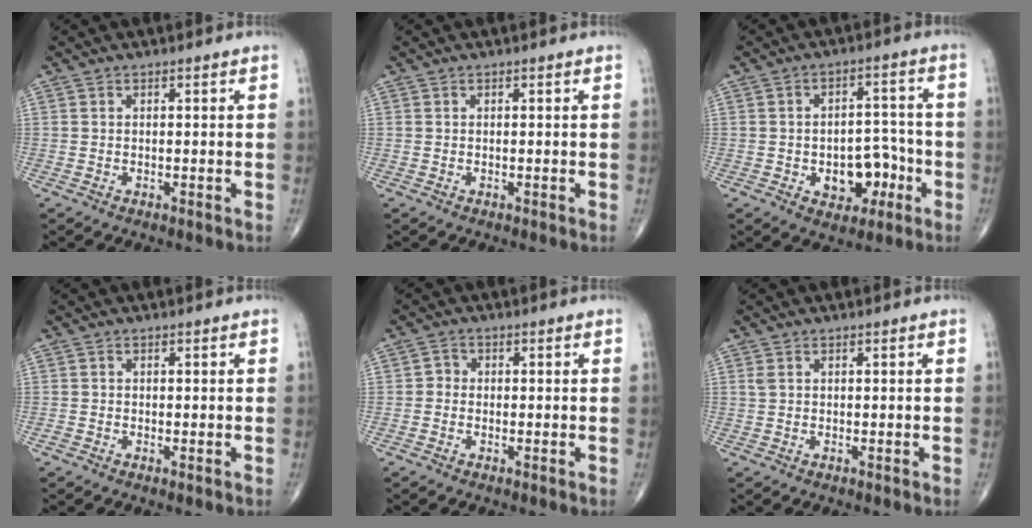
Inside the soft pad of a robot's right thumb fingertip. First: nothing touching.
{"total": 0.0}
{"total": 9.1, "force": [-2.9, 6.2, 6.0], "torque": [-0.045, 0.036, -0.034]}
{"total": 0.6, "force": [-0.3, 0.4, 0.4], "torque": [-0.011, -0.003, -0.007]}
{"total": 1.6, "force": [-0.4, 1.4, 0.6], "torque": [0.002, 0.006, -0.014]}
{"total": 0.9, "force": [0.4, 0.4, 0.6], "torque": [-0.016, 0.008, 0.011]}